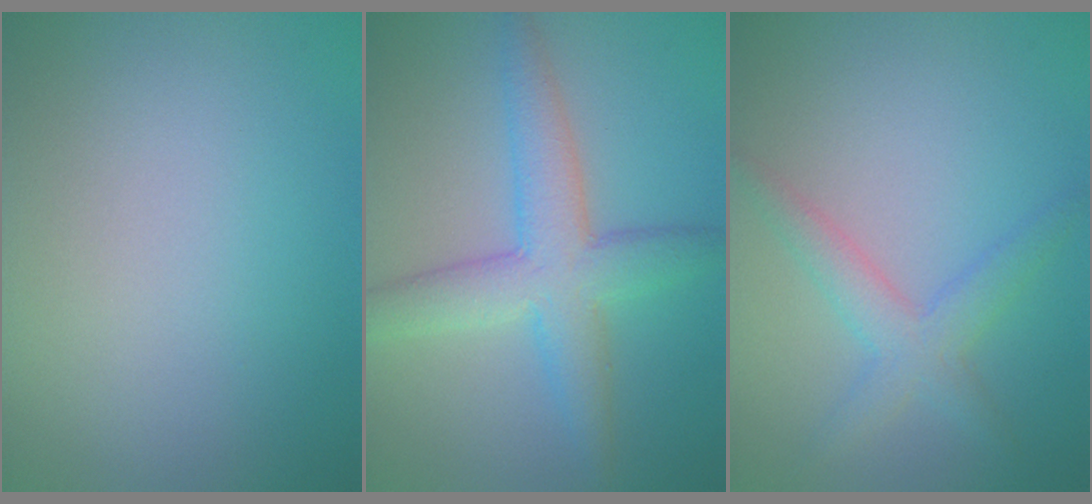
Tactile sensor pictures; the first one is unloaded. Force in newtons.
{"total": 5.2, "press": 5.2, "slide": 0.2}
{"total": 2.9, "press": 2.9, "slide": 0.1}